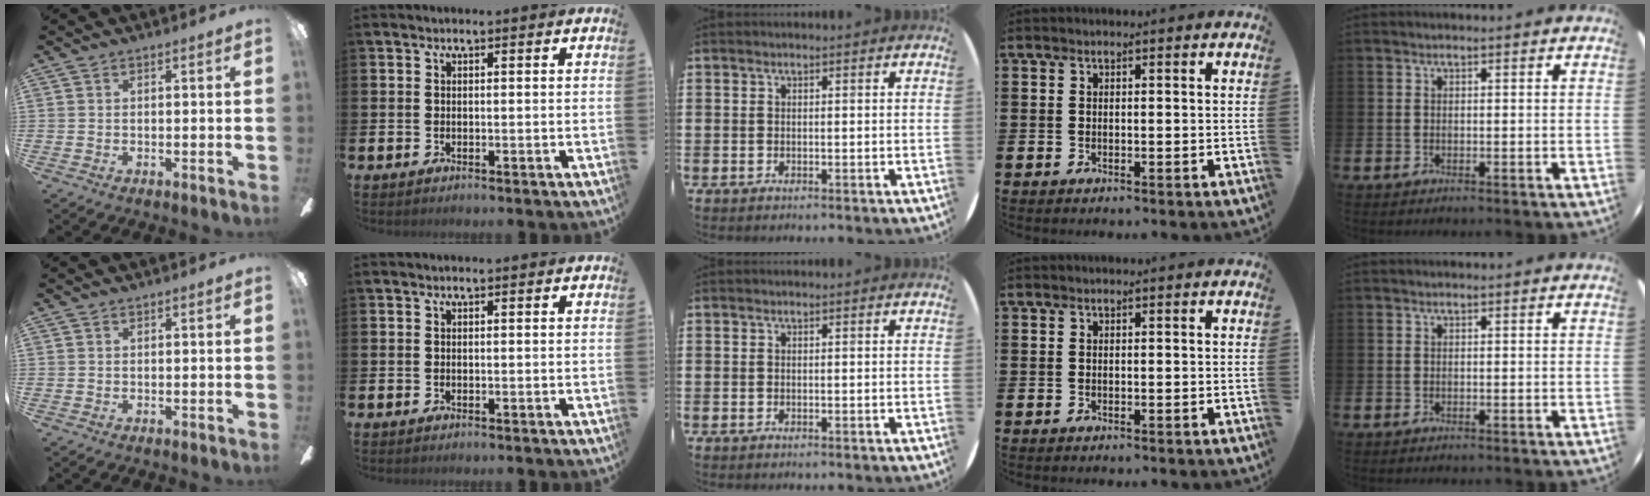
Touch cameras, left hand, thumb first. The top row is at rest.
{}